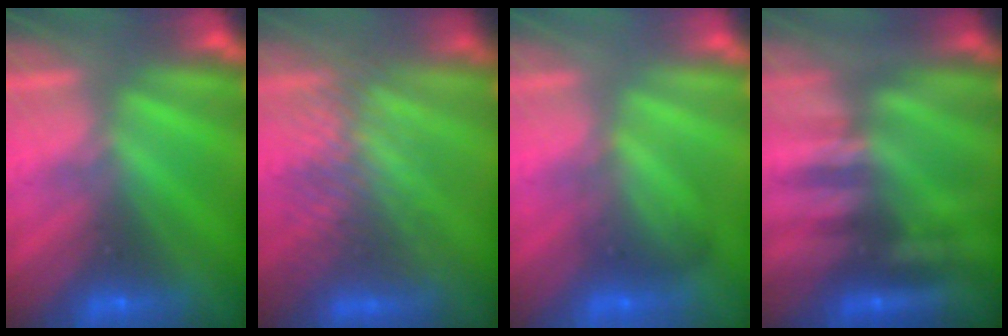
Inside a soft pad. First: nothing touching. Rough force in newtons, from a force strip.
{"total": 3.3}
{"total": 1.8}
{"total": 2.4}